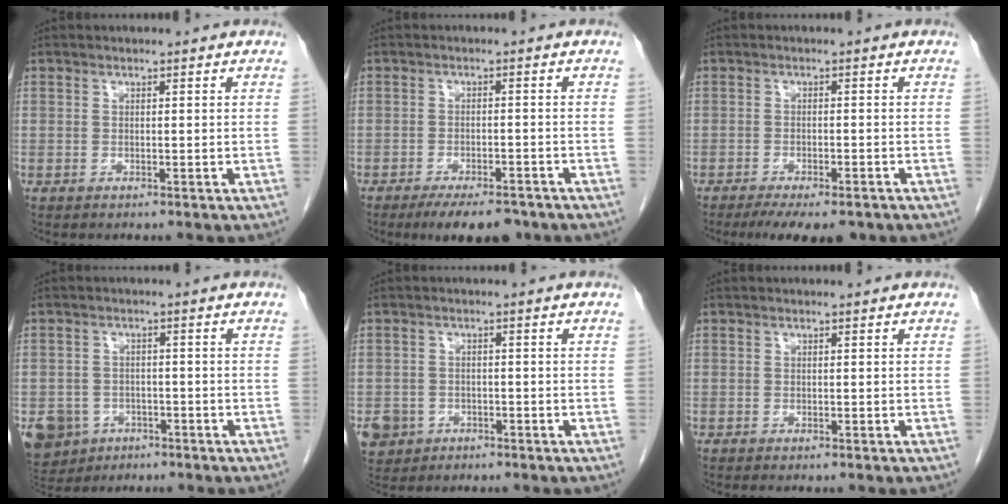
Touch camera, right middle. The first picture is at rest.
{"total": 7.7, "force": [-6.0, 2.5, 4.0], "torque": [-0.055, -0.004, -0.091]}
{"total": 8.7, "force": [-6.7, 2.6, 4.9], "torque": [-0.064, -0.009, -0.096]}
{"total": 8.0, "force": [-4.5, 6.3, 2.0], "torque": [-0.049, 0.002, -0.066]}
{"total": 6.5, "force": [-3.2, 5.6, 1.3], "torque": [-0.037, 0.005, -0.047]}
{"total": 1.1, "force": [-0.9, 0.2, 0.5], "torque": [-0.007, -0.002, -0.010]}